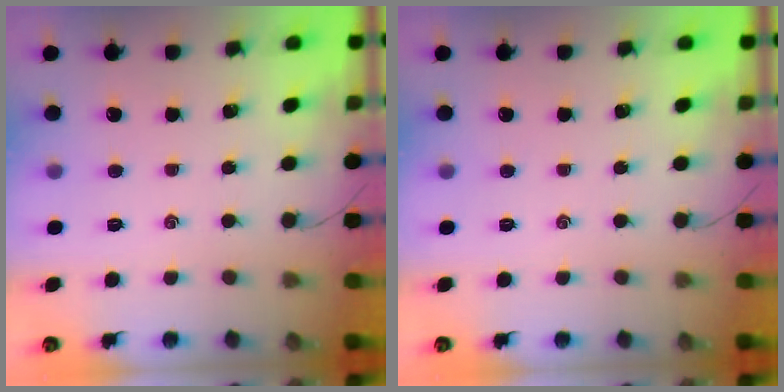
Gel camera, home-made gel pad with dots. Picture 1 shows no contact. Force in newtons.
{"total": 0.0}